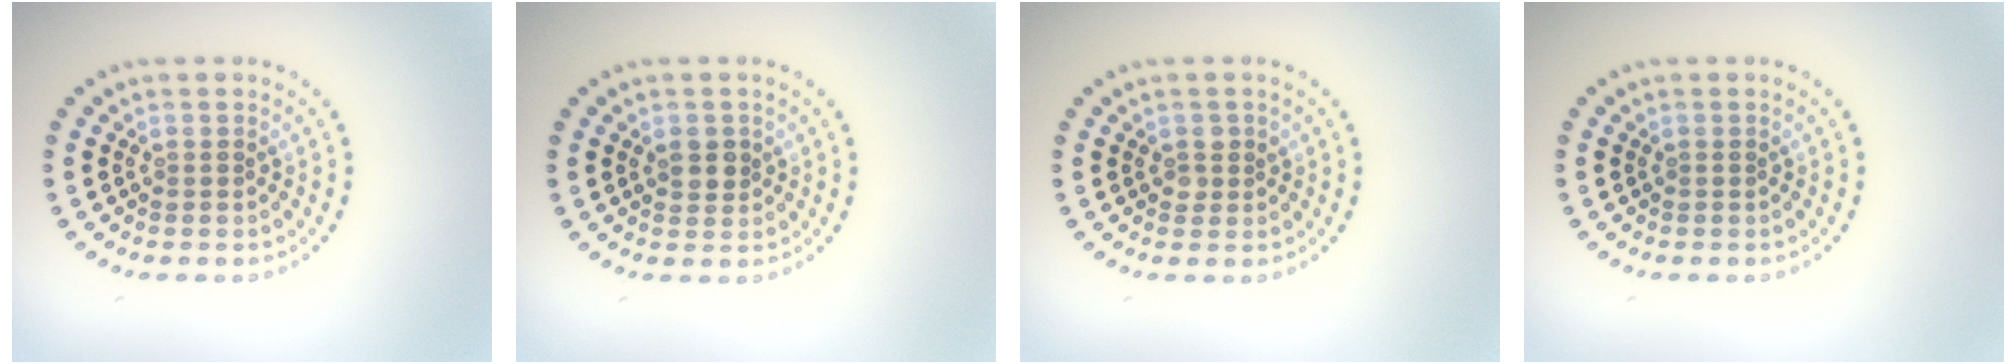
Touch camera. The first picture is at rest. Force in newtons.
{"total": 1.6, "press": 1.6, "slide": 0.4}
{"total": 1.1, "press": 1.1, "slide": 0.2}
{"total": 0.0}